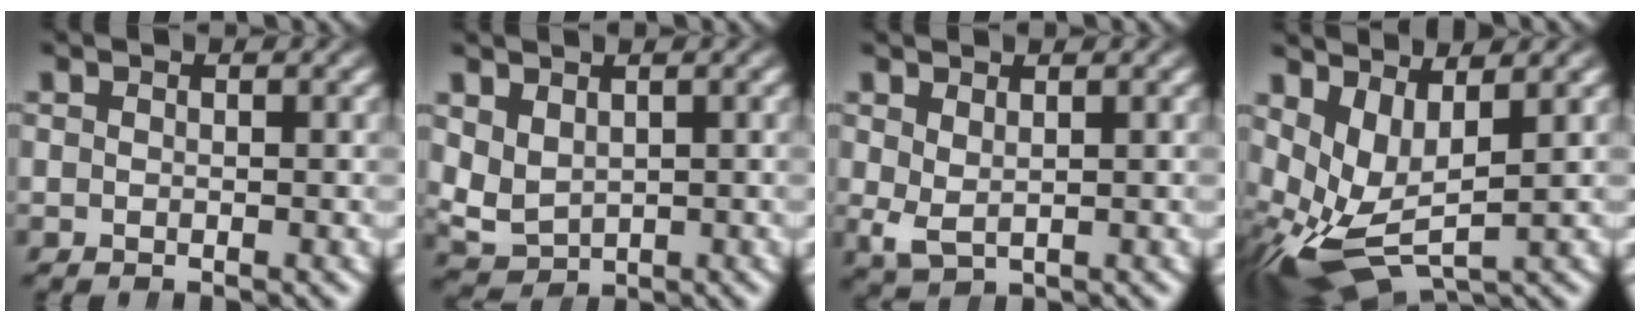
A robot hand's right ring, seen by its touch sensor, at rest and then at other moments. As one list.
[{"total": 3.5, "force": [0.7, 3.1, 1.5], "torque": [-0.065, -0.029, 0.032]}, {"total": 1.3, "force": [0.4, 0.6, 1.1], "torque": [-0.030, -0.019, 0.025]}, {"total": 7.0, "force": [-1.5, 4.7, 4.9], "torque": [-0.131, -0.047, -0.005]}]